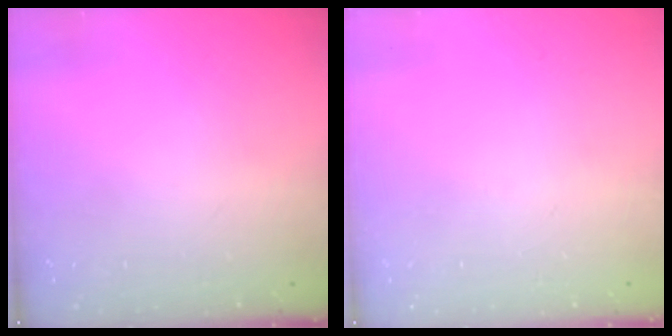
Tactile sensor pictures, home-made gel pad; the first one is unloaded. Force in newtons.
{"total": 0.0}